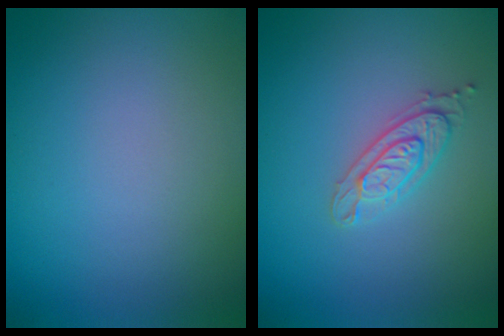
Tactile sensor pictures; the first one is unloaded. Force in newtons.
{"total": 2.2, "press": 2.1, "slide": 0.5}